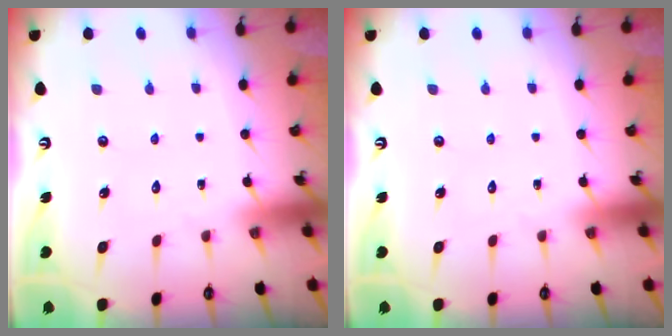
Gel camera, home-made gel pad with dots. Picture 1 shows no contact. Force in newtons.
{"total": 0.0}